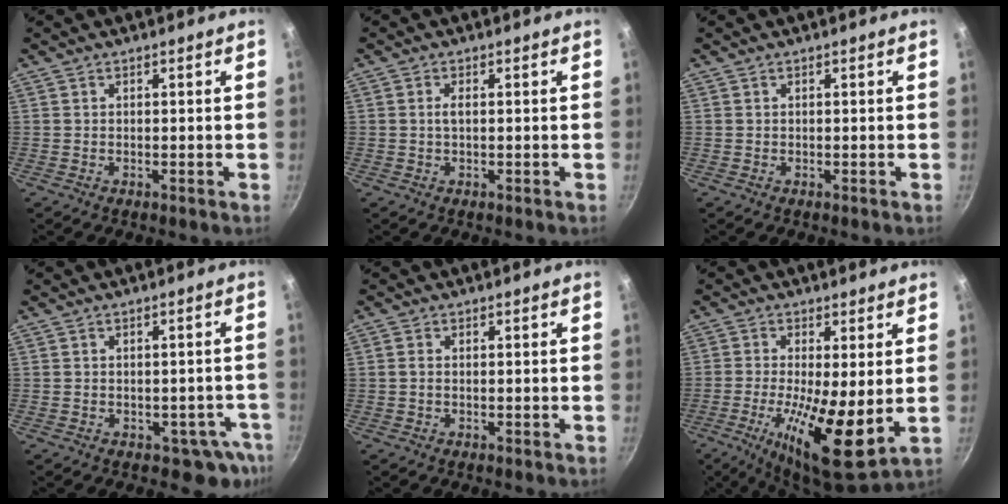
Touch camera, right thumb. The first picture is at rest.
{"total": 1.4, "force": [0.1, 0.5, 1.3], "torque": [-0.028, 0.002, 0.000]}
{"total": 0.0}
{"total": 5.6, "force": [-2.8, 4.1, 2.6], "torque": [0.018, 0.038, -0.018]}
{"total": 1.1, "force": [0.0, 0.7, 0.9], "torque": [-0.020, 0.002, -0.003]}
{"total": 13.9, "force": [-1.5, 4.0, 13.3], "torque": [-0.229, -0.023, -0.024]}